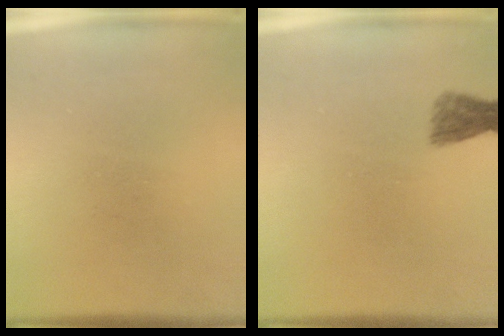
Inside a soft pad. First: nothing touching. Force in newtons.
{"total": 2.4}